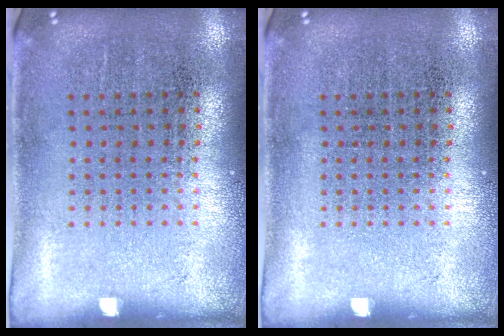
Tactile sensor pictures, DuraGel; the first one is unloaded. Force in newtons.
{"total": 0.0}